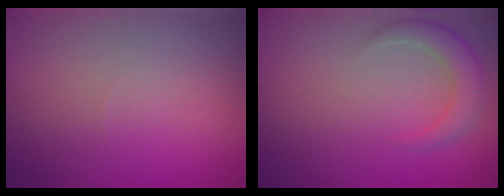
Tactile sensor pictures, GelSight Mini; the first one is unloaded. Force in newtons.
{"total": 3.0, "press": 3.0, "slide": 0.3}